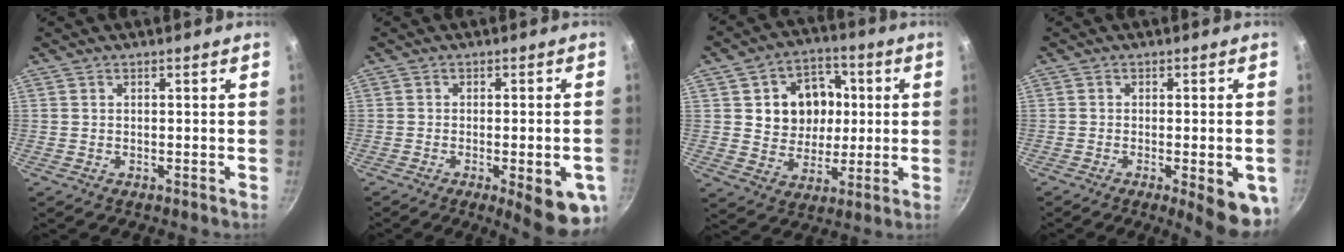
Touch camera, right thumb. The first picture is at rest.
{"total": 11.6, "force": [-4.1, 3.1, 10.4], "torque": [-0.108, 0.007, -0.049]}
{"total": 13.3, "force": [2.0, 11.2, 6.9], "torque": [-0.071, 0.003, 0.036]}
{"total": 9.5, "force": [-3.2, 2.6, 8.6], "torque": [-0.090, 0.005, -0.038]}